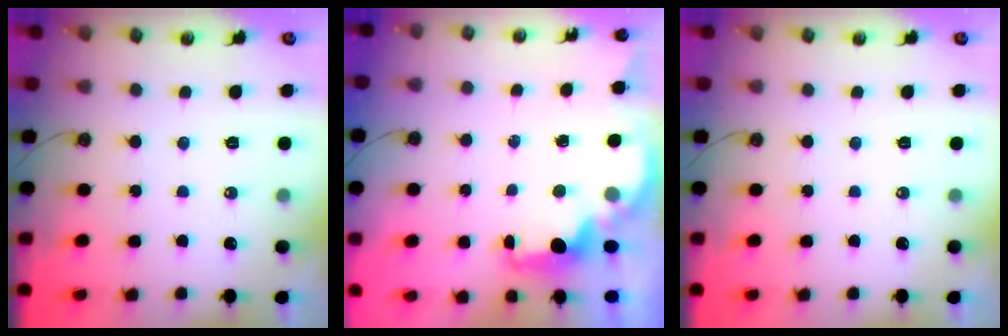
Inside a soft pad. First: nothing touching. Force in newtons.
{"total": 2.3, "press": 2.1, "slide": 0.7}
{"total": 0.0}